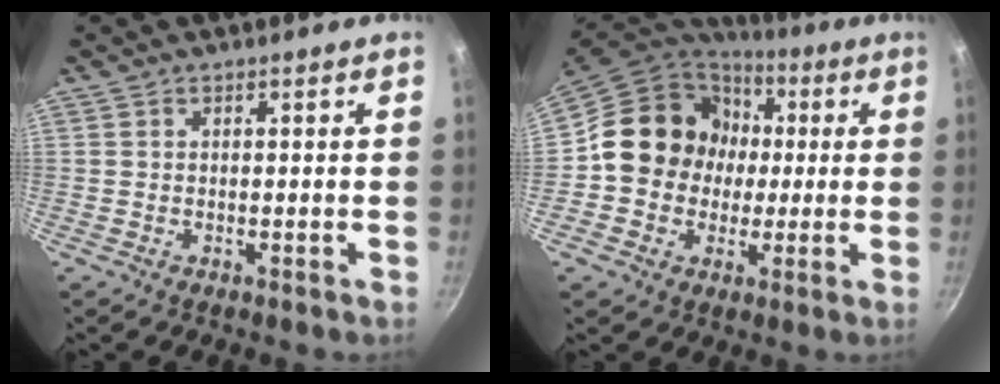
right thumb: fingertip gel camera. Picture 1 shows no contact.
{"total": 15.8, "force": [0.9, 14.4, 6.5], "torque": [-0.074, 0.030, 0.006]}